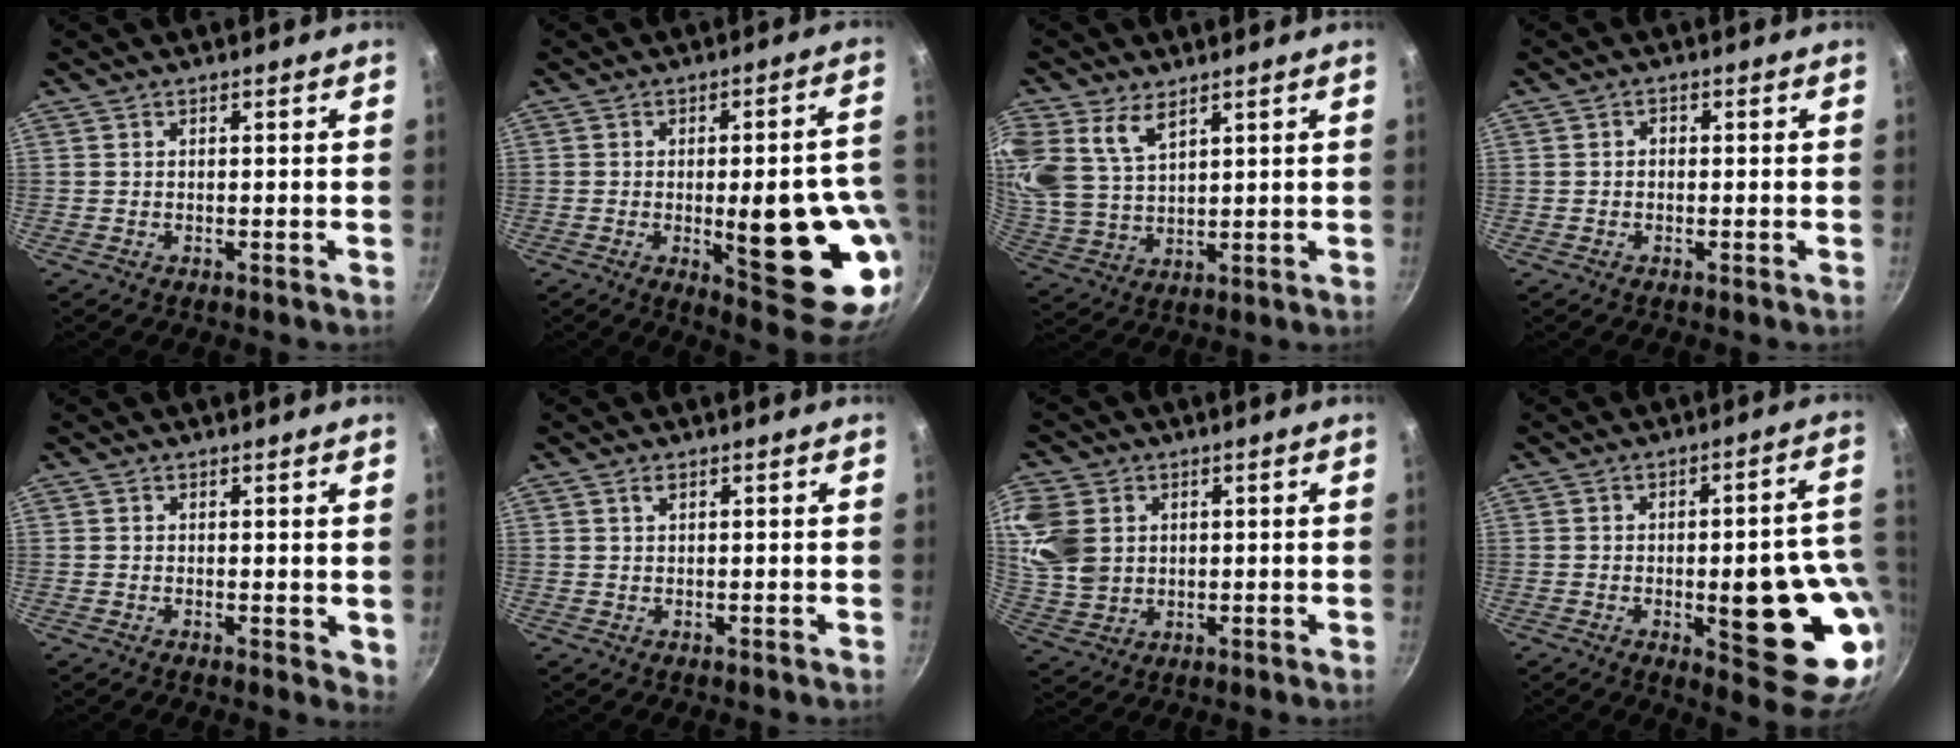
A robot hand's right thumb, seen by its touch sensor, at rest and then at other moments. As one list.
[{"total": 21.2, "force": [-3.9, 7.2, 19.6], "torque": [-0.208, 0.000, -0.039]}, {"total": 11.0, "force": [6.1, 6.5, 6.6], "torque": [-0.135, -0.020, 0.131]}, {"total": 1.2, "force": [-0.1, 1.0, 0.7], "torque": [-0.012, 0.007, -0.003]}, {"total": 2.6, "force": [0.8, 1.5, 1.9], "torque": [-0.020, -0.003, 0.010]}, {"total": 1.1, "force": [0.7, 0.5, 0.7], "torque": [-0.012, 0.000, 0.013]}, {"total": 12.5, "force": [3.0, 10.0, 6.8], "torque": [-0.135, -0.009, 0.064]}, {"total": 20.3, "force": [-3.7, 7.1, 18.7], "torque": [-0.181, 0.006, -0.042]}]